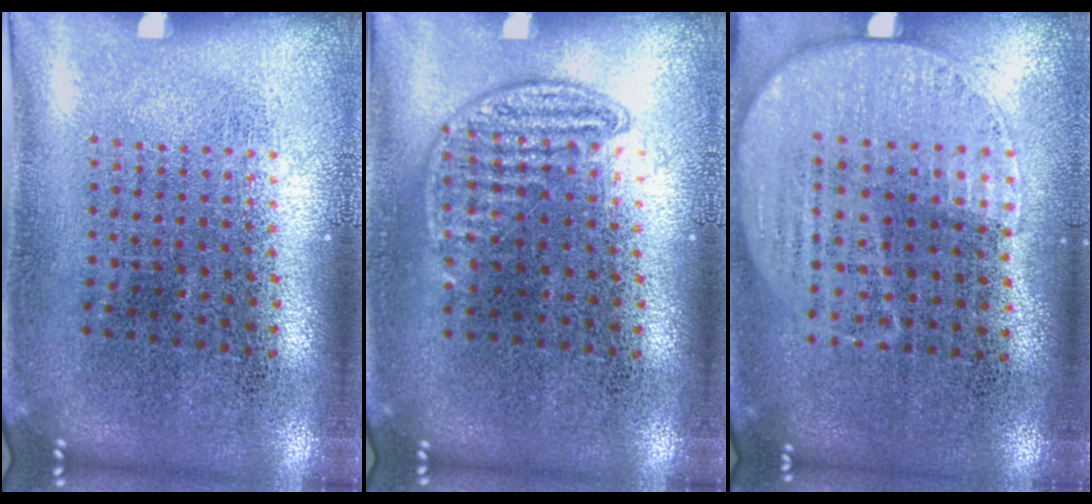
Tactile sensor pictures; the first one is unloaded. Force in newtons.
{"total": 0.8, "press": 0.7, "slide": 0.4}
{"total": 1.2, "press": 1.0, "slide": 0.6}